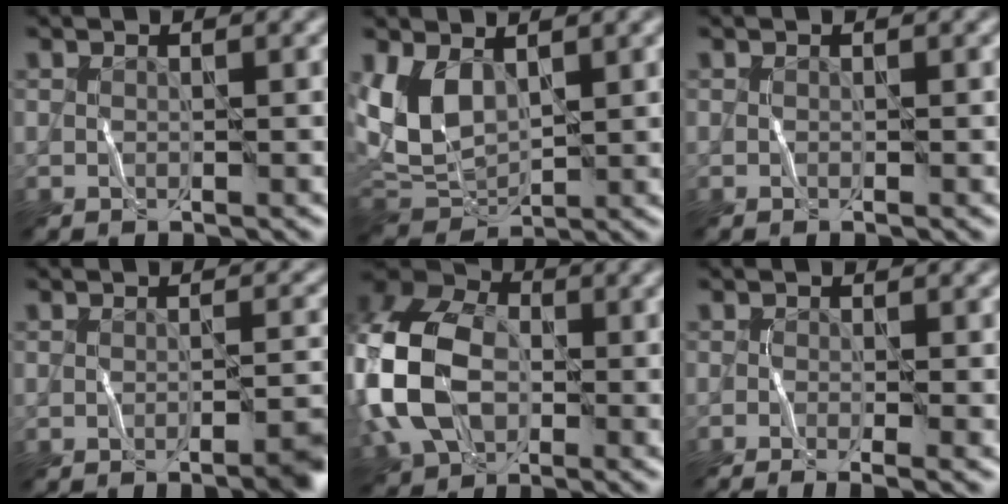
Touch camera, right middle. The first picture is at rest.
{"total": 5.2, "force": [1.4, 3.3, 3.8], "torque": [-0.104, -0.003, 0.035]}
{"total": 0.0}
{"total": 3.0, "force": [-1.5, 0.3, 2.6], "torque": [-0.025, 0.008, -0.023]}
{"total": 12.0, "force": [-1.3, 8.5, 8.5], "torque": [-0.214, 0.005, -0.030]}
{"total": 2.8, "force": [-1.3, 0.6, 2.4], "torque": [-0.031, -0.001, -0.014]}